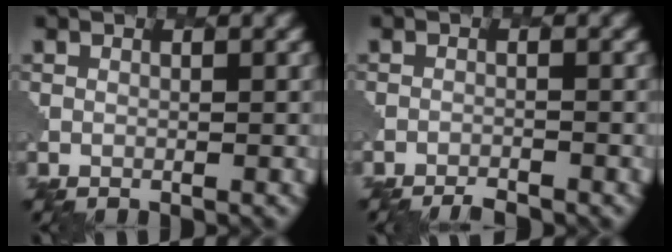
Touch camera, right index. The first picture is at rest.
{"total": 2.6, "force": [-2.6, 0.3, 0.5], "torque": [-0.010, -0.002, -0.042]}